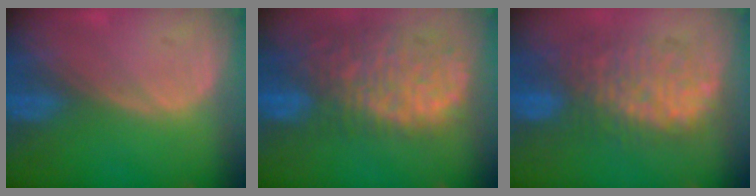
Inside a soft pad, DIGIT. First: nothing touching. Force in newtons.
{"total": 13.6, "press": 11.0, "slide": 7.9}
{"total": 10.1, "press": 9.6, "slide": 3.1}